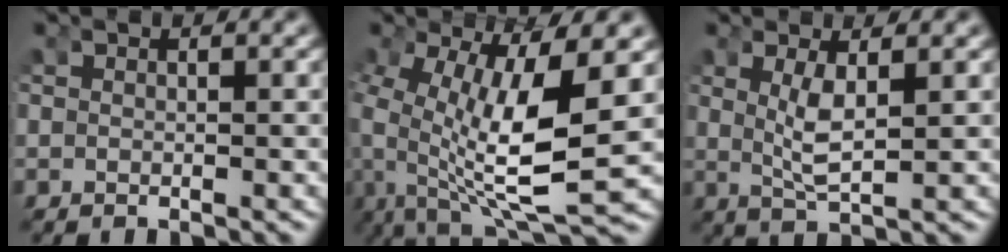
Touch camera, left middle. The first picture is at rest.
{"total": 11.6, "force": [0.5, 5.3, 10.3], "torque": [-0.194, -0.027, 0.020]}
{"total": 3.3, "force": [0.5, 0.6, 3.2], "torque": [-0.069, -0.011, 0.018]}